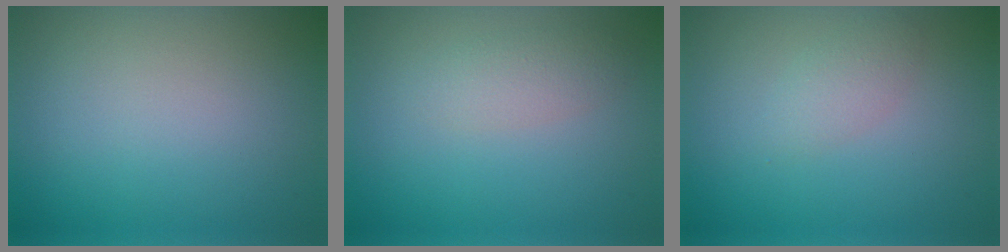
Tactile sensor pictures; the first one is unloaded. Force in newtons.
{"total": 2.0, "press": 2.0, "slide": 0.0}
{"total": 1.6, "press": 1.6, "slide": 0.0}